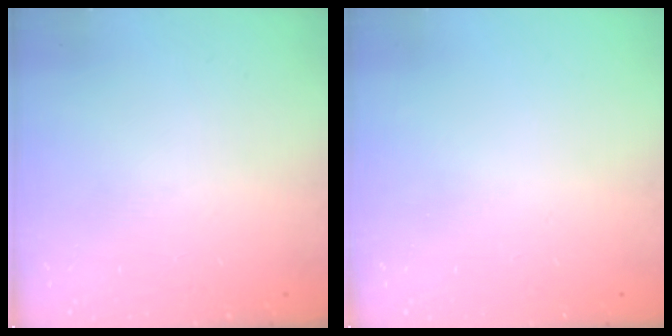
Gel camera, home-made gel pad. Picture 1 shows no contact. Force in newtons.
{"total": 0.0}